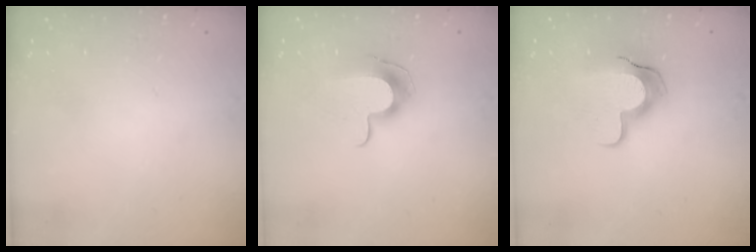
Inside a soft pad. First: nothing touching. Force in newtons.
{"total": 10.2, "press": 10.2, "slide": 0.2}
{"total": 11.9, "press": 11.9, "slide": 1.1}